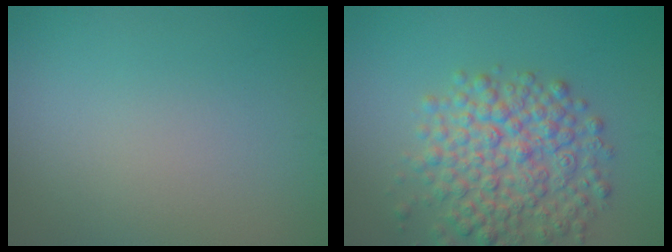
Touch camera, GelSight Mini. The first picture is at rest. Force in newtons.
{"total": 6.4, "press": 6.4, "slide": 0.3}